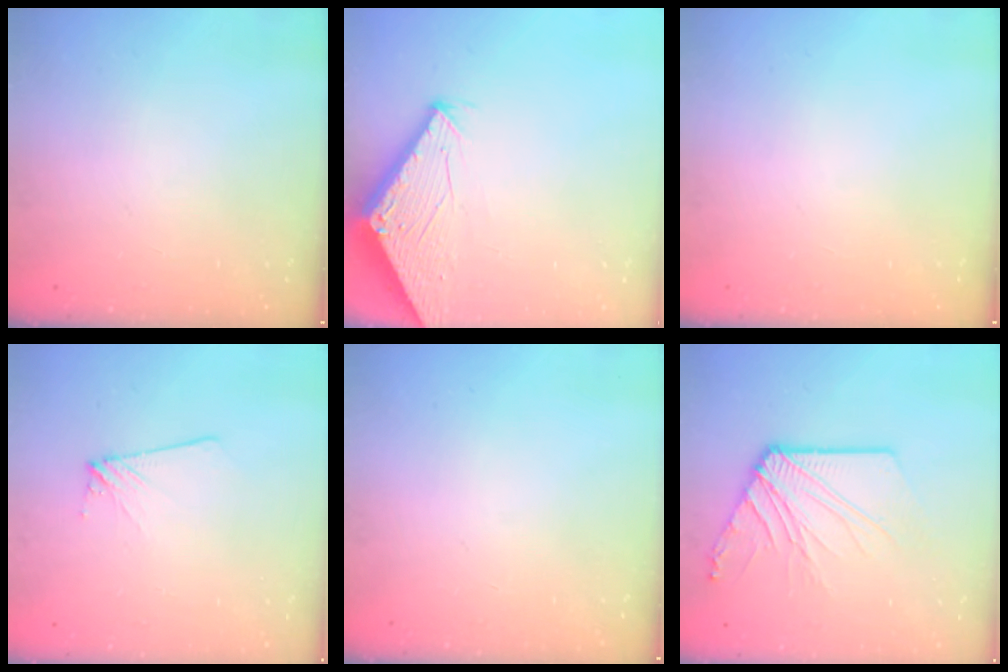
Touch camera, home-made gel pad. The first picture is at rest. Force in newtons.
{"total": 2.8, "press": 2.8, "slide": 0.1}
{"total": 0.0}
{"total": 4.3, "press": 4.2, "slide": 0.6}
{"total": 0.0}
{"total": 11.5, "press": 11.5, "slide": 0.8}